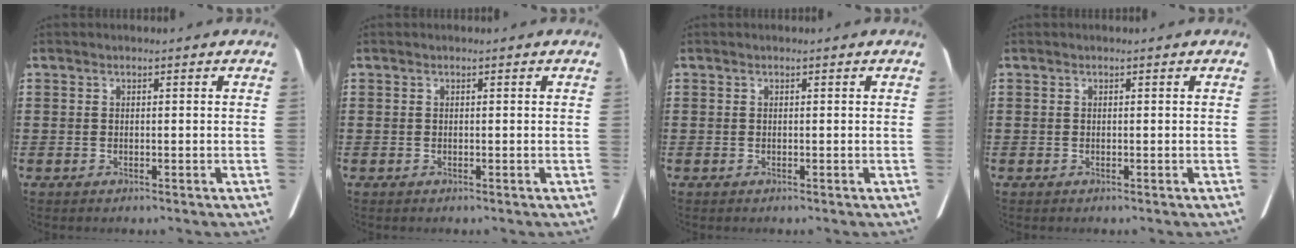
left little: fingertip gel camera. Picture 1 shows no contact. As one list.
[{"total": 0.0}, {"total": 0.0}, {"total": 0.0}]